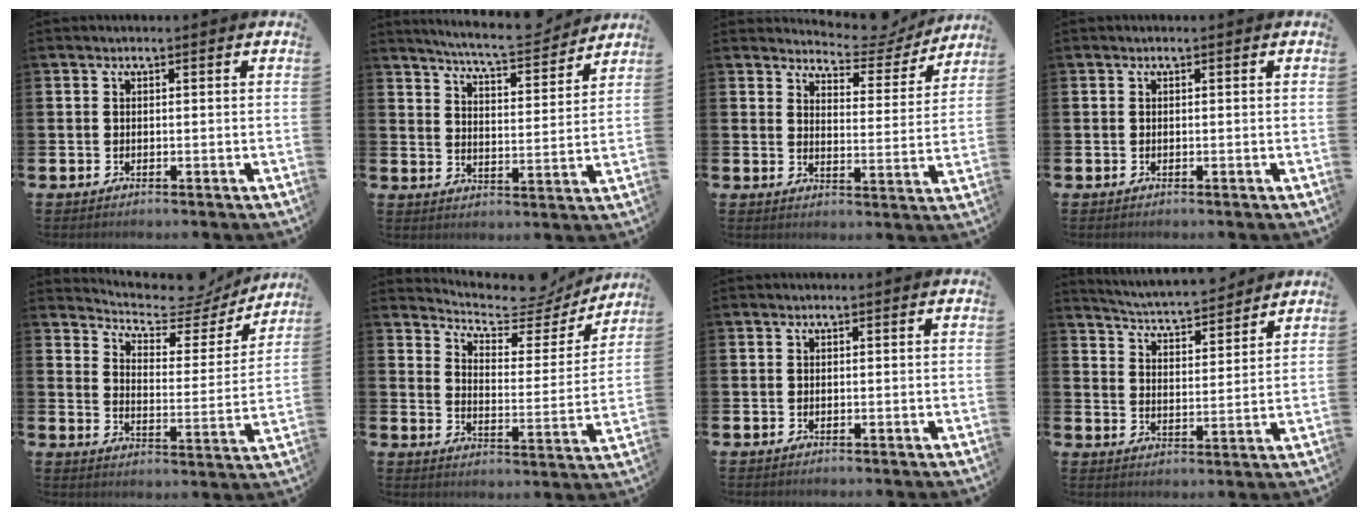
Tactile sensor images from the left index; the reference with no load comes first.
{"total": 7.1, "force": [6.8, 0.4, 1.9], "torque": [-0.048, -0.047, 0.117]}
{"total": 5.6, "force": [5.3, 1.4, 0.7], "torque": [-0.025, -0.040, 0.090]}
{"total": 0.0}
{"total": 6.6, "force": [6.2, 1.9, 1.2], "torque": [-0.045, -0.056, 0.102]}
{"total": 6.9, "force": [6.5, 2.0, 1.2], "torque": [-0.047, -0.057, 0.107]}
{"total": 0.0}
{"total": 5.0, "force": [5.0, 0.4, 0.7], "torque": [-0.038, -0.037, 0.084]}